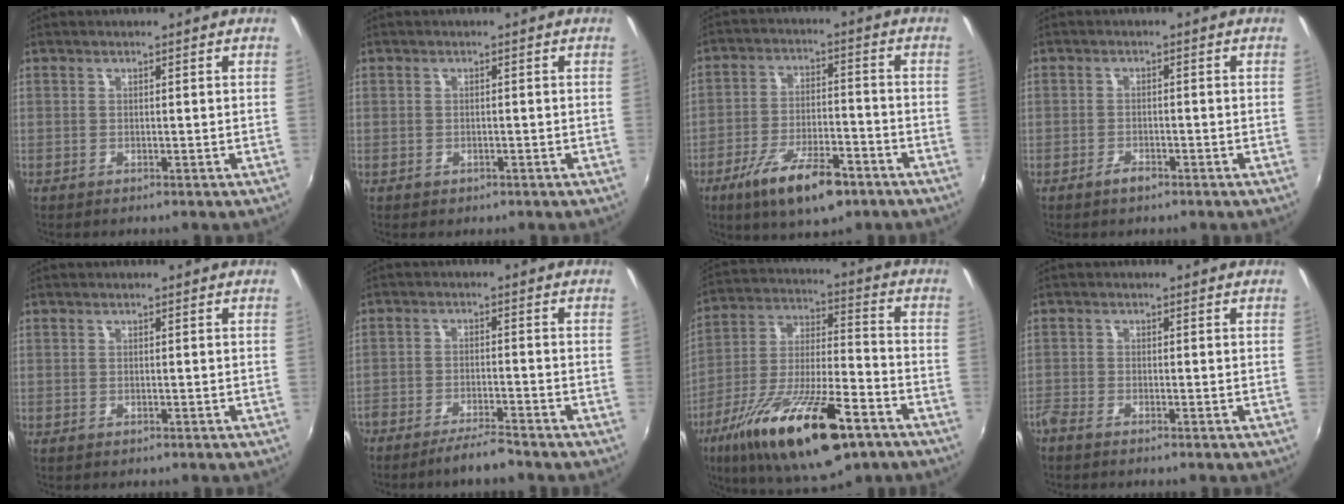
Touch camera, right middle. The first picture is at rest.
{"total": 1.1, "force": [-0.5, 0.9, 0.2], "torque": [-0.002, -0.003, -0.007]}
{"total": 12.9, "force": [-8.1, 4.1, 9.2], "torque": [-0.183, -0.018, -0.137]}
{"total": 1.9, "force": [-1.5, 0.7, 0.9], "torque": [-0.019, -0.001, -0.028]}
{"total": 0.0}
{"total": 6.0, "force": [-5.3, 0.5, 2.6], "torque": [-0.067, -0.003, -0.093]}
{"total": 24.3, "force": [-13.4, 7.5, 18.8], "torque": [-0.342, -0.046, -0.225]}
{"total": 2.3, "force": [-2.1, 0.4, 0.9], "torque": [-0.030, -0.008, -0.045]}